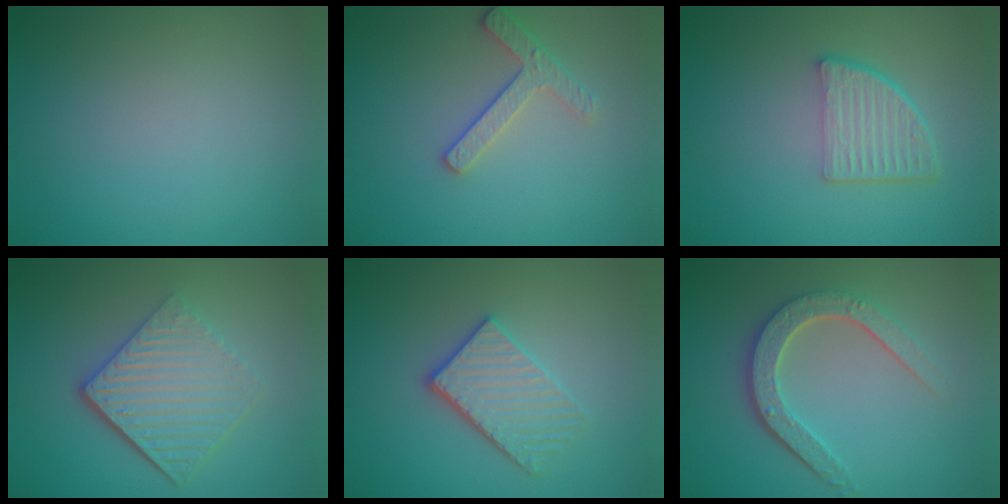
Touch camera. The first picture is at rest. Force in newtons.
{"total": 2.5, "press": 2.4, "slide": 0.5}
{"total": 4.5, "press": 3.2, "slide": 3.2}
{"total": 6.2, "press": 4.2, "slide": 4.5}
{"total": 3.5, "press": 3.3, "slide": 1.3}
{"total": 4.7, "press": 3.6, "slide": 3.1}